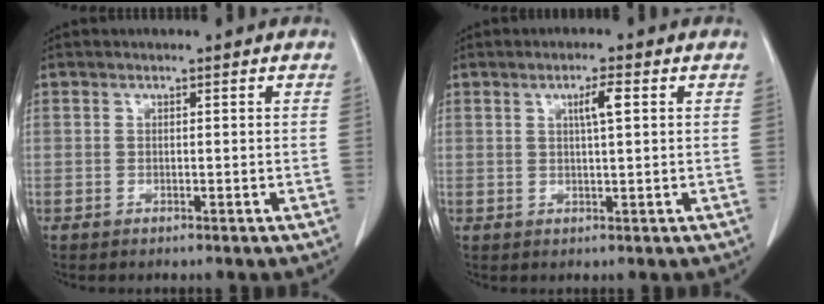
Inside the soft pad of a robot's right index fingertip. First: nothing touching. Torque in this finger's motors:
{"motor_torque": [0.09, 0.06, 0.01, 0.03]}